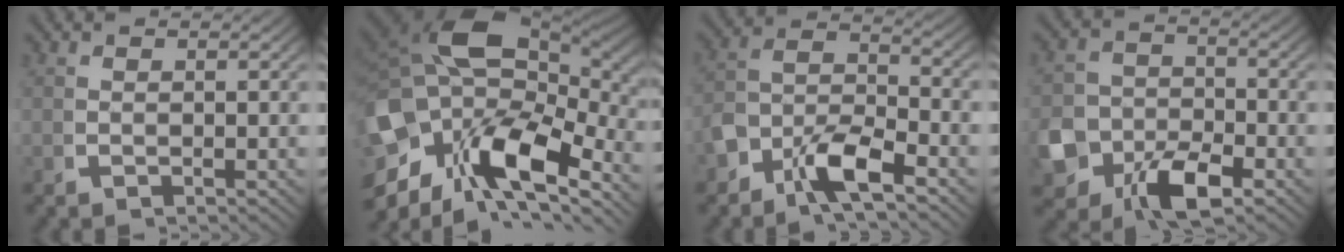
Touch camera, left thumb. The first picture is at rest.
{"total": 20.8, "force": [0.5, 14.3, 15.1], "torque": [-0.296, -0.038, 0.015]}
{"total": 6.1, "force": [-1.9, 4.1, 4.0], "torque": [-0.098, -0.023, -0.035]}
{"total": 8.7, "force": [-4.1, 6.5, 3.9], "torque": [-0.099, -0.043, -0.061]}